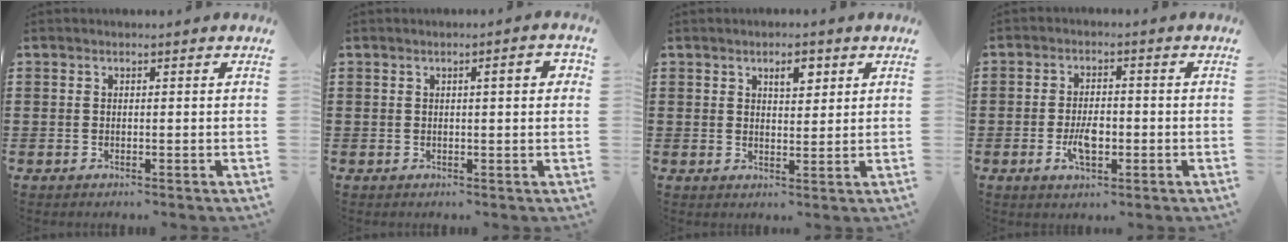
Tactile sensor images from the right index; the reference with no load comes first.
{"total": 2.9, "force": [0.6, 0.4, 2.8], "torque": [-0.044, 0.003, 0.005]}
{"total": 3.4, "force": [1.8, 1.5, 2.4], "torque": [-0.030, -0.002, 0.026]}
{"total": 5.0, "force": [-1.3, 2.3, 4.2], "torque": [-0.087, 0.001, -0.025]}